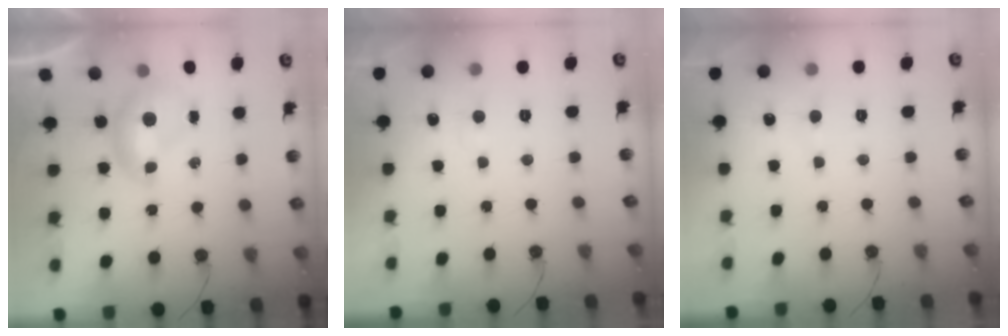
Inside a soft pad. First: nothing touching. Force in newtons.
{"total": 0.8, "press": 0.4, "slide": 0.7}
{"total": 1.1, "press": 0.9, "slide": 0.5}